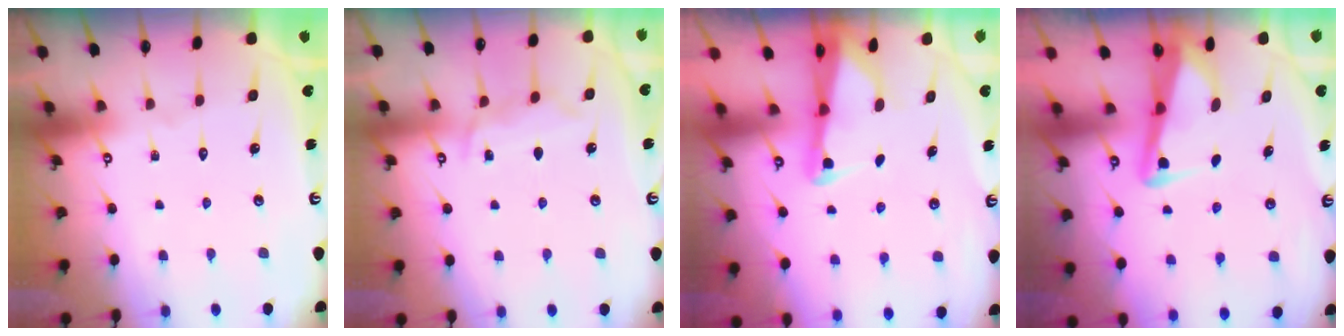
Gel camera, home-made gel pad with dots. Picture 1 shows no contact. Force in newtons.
{"total": 7.2, "press": 7.2, "slide": 0.8}
{"total": 2.5, "press": 2.4, "slide": 0.3}
{"total": 3.5, "press": 3.4, "slide": 0.8}